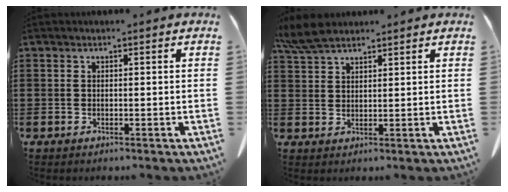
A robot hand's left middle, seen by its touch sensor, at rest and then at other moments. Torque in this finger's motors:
{"motor_torque": [0.39, 0.31, 0.12, 0.05]}